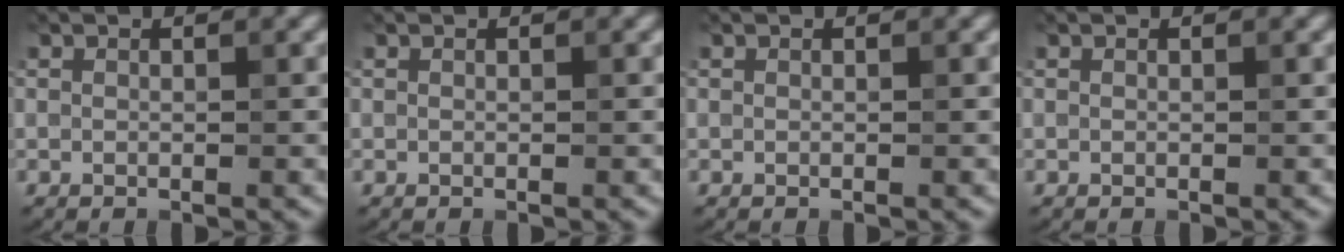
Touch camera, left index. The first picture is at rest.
{"total": 0.0}
{"total": 0.0}
{"total": 0.0}